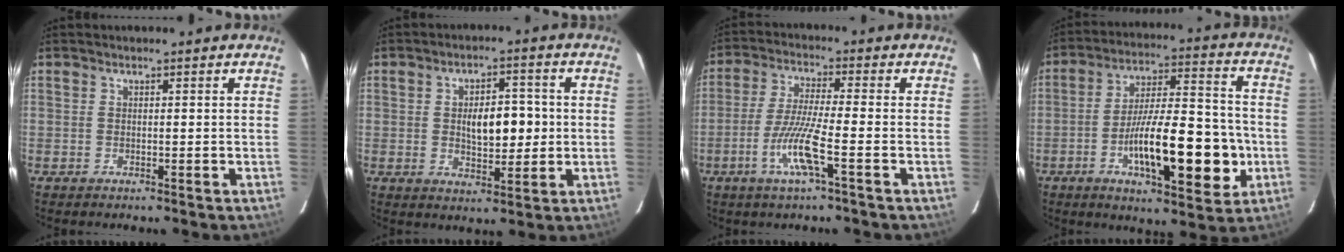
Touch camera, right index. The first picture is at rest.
{"total": 7.4, "force": [0.2, 3.3, 6.6], "torque": [-0.104, 0.008, 0.007]}
{"total": 8.4, "force": [-3.3, -0.1, 7.8], "torque": [-0.157, -0.010, -0.066]}
{"total": 17.6, "force": [-4.9, 4.6, 16.3], "torque": [-0.265, 0.010, -0.074]}